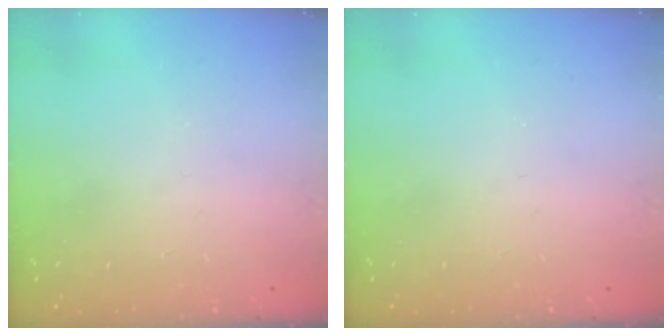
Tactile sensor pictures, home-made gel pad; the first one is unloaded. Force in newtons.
{"total": 0.0}